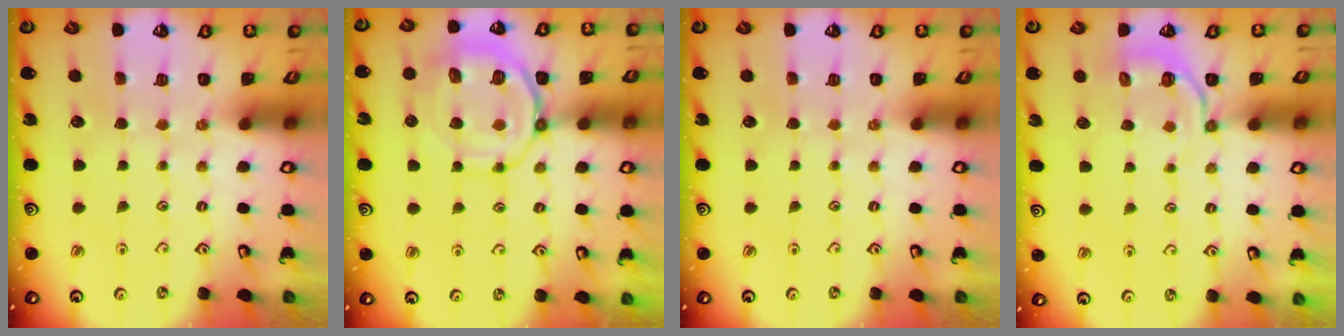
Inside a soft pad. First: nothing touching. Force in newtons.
{"total": 10.4, "press": 10.4, "slide": 1.2}
{"total": 0.0}
{"total": 4.2, "press": 3.8, "slide": 1.8}